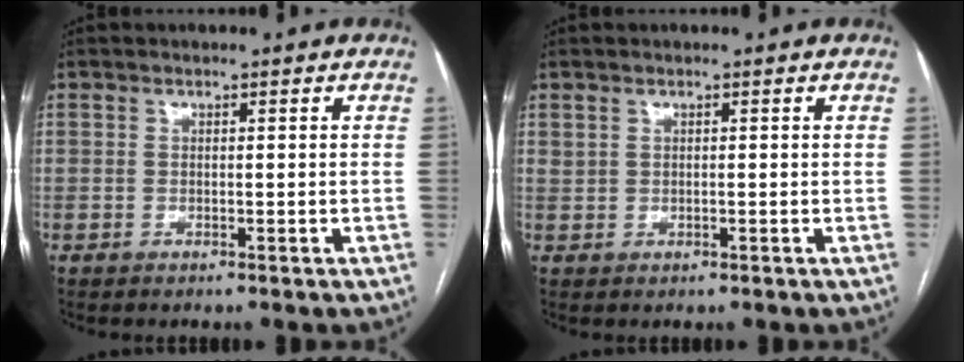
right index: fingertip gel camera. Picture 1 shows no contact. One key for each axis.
{"total": 0.7, "fx": 0.4, "fy": 0.4, "fz": 0.5, "tx": -0.014, "ty": 0.007, "tz": 0.015}